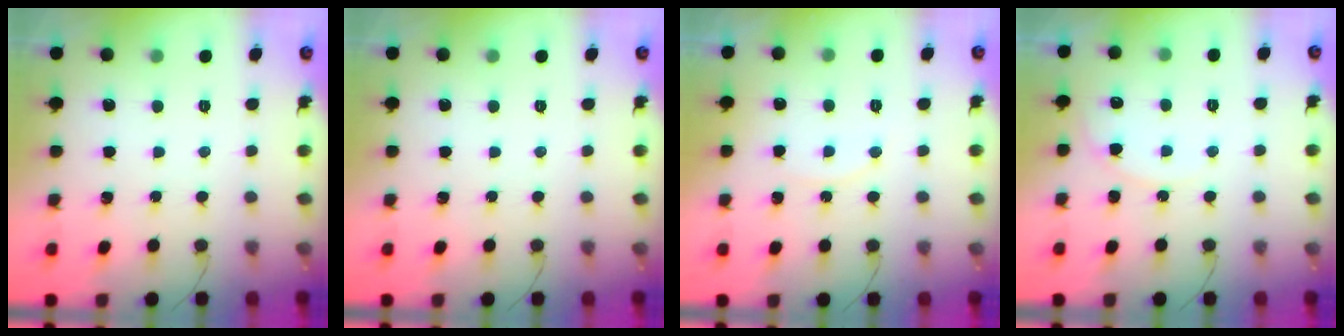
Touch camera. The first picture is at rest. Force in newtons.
{"total": 0.0}
{"total": 4.2, "press": 4.2, "slide": 0.4}
{"total": 6.0, "press": 6.0, "slide": 0.4}